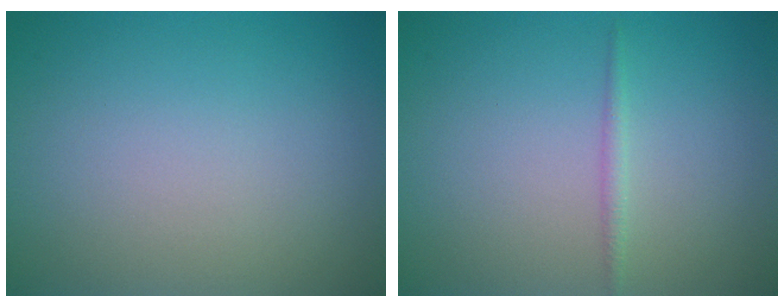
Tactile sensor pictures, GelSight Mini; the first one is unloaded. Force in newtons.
{"total": 0.9, "press": 0.9, "slide": 0.0}